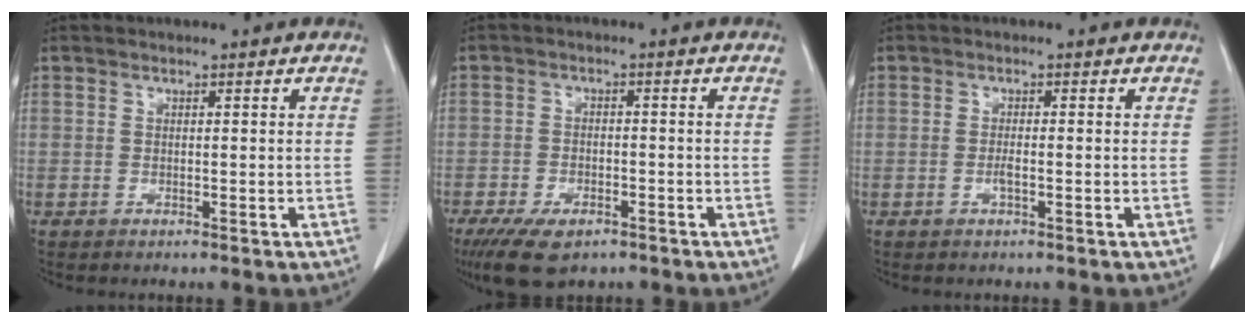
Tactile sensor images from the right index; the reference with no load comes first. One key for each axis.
{"total": 8.1, "fx": -5.5, "fy": 3.4, "fz": 4.9, "tx": -0.084, "ty": -0.010, "tz": -0.091}
{"total": 1.3, "fx": -0.5, "fy": 0.1, "fz": 1.2, "tx": -0.025, "ty": 0.001, "tz": -0.008}